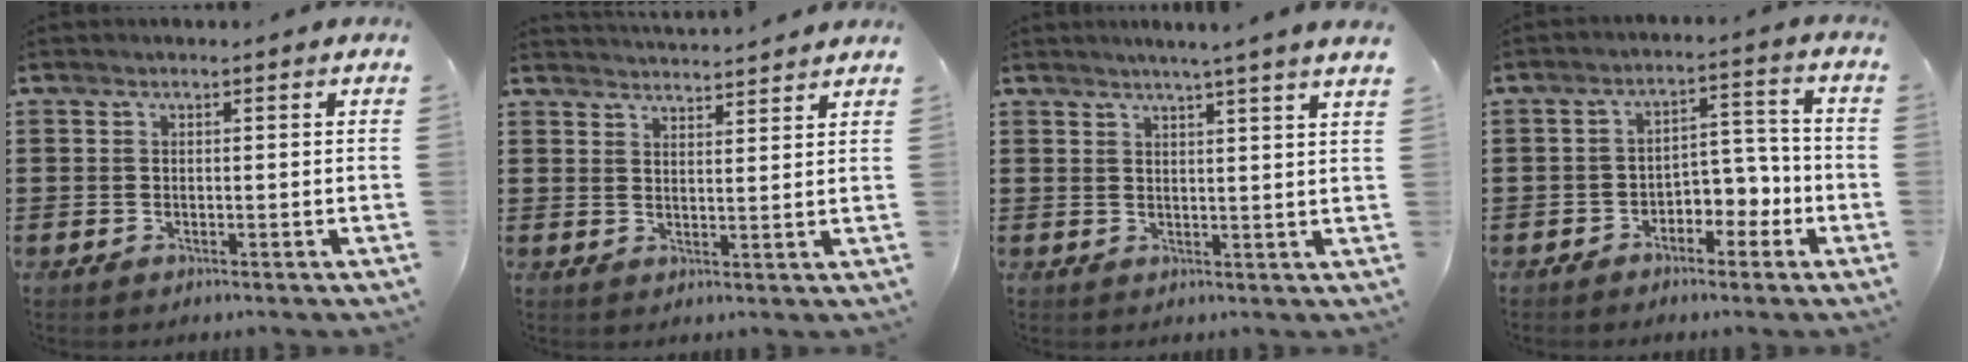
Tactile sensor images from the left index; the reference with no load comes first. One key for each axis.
{"total": 3.1, "fx": 3.0, "fy": -0.4, "fz": -0.2, "tx": -0.006, "ty": -0.016, "tz": 0.056}
{"total": 3.1, "fx": 2.6, "fy": -1.1, "fz": 1.2, "tx": -0.028, "ty": -0.011, "tz": 0.045}
{"total": 4.9, "fx": -3.1, "fy": 3.0, "fz": 2.3, "tx": -0.044, "ty": 0.014, "tz": -0.062}